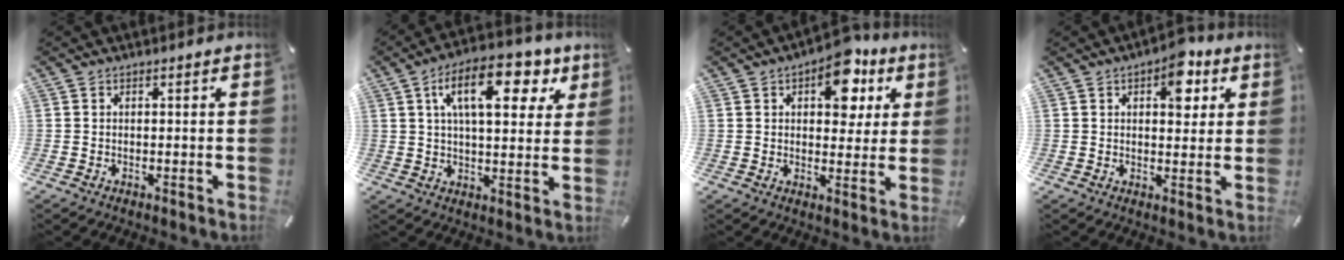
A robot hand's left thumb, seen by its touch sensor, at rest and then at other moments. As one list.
[{"total": 16.5, "force": [7.4, 7.7, 12.6], "torque": [-0.193, -0.010, 0.118]}, {"total": 11.9, "force": [5.3, 7.0, 8.1], "torque": [-0.097, -0.016, 0.086]}, {"total": 8.9, "force": [3.6, 5.0, 6.4], "torque": [-0.065, -0.014, 0.054]}]